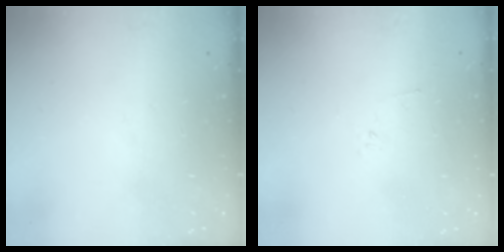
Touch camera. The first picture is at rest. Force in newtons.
{"total": 2.2, "press": 2.1, "slide": 0.7}